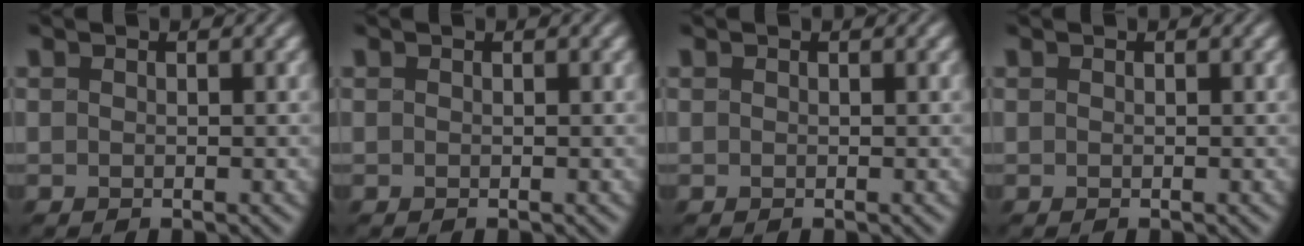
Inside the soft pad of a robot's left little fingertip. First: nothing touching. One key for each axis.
{"total": 0.0}
{"total": 0.0}
{"total": 0.0}